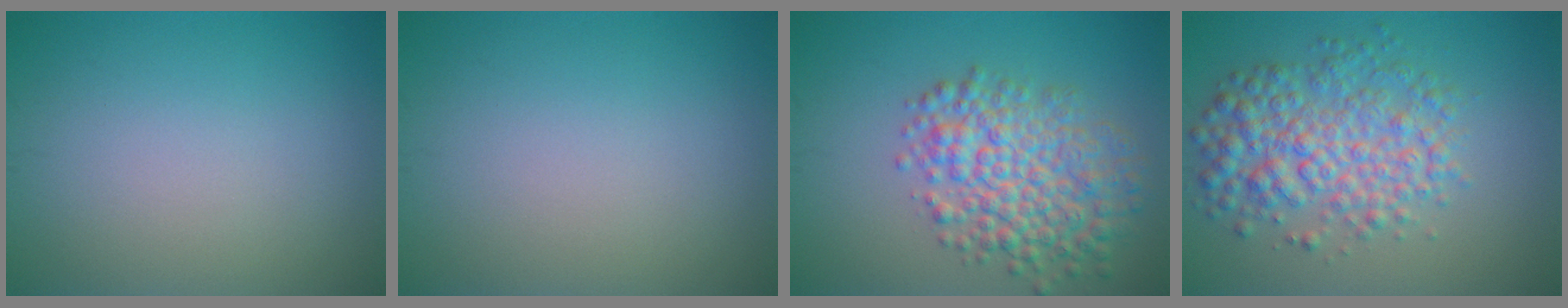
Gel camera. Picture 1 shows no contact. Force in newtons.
{"total": 0.0}
{"total": 6.7, "press": 6.7, "slide": 0.2}
{"total": 5.9, "press": 5.9, "slide": 0.0}